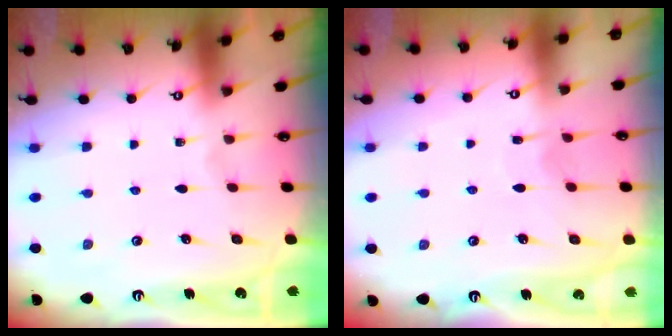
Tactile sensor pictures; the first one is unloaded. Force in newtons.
{"total": 4.7, "press": 4.7, "slide": 0.5}